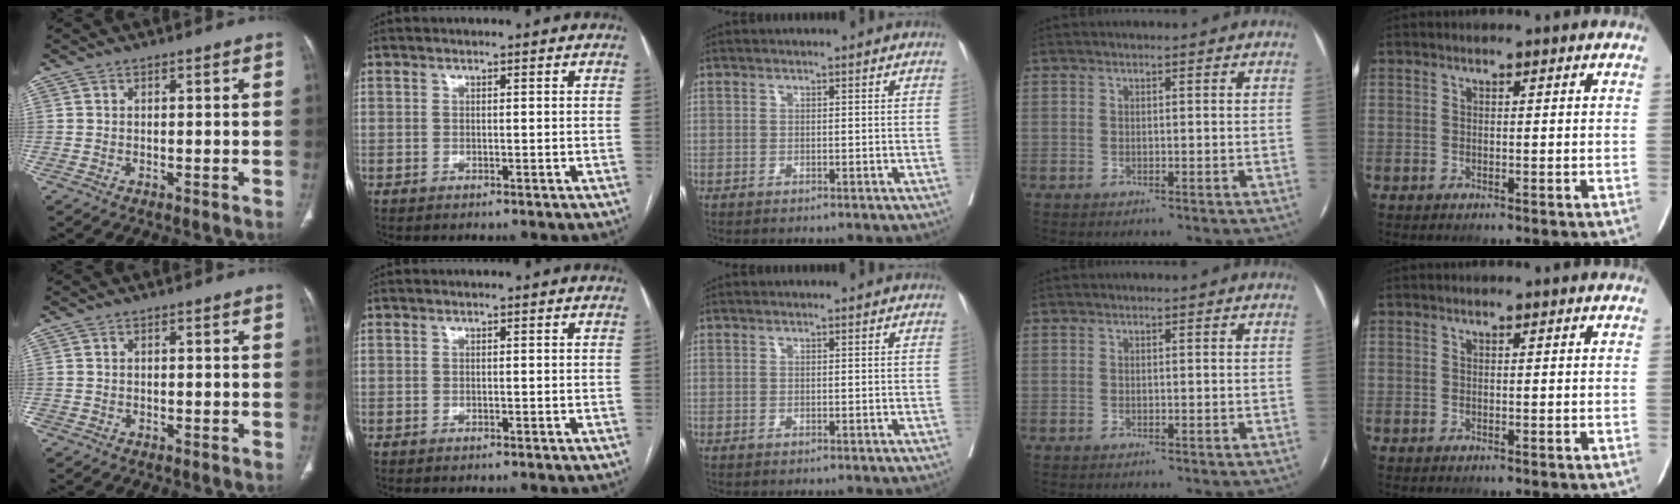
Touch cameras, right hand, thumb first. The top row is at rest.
{"thumb": {"total": 0.7, "force": [-0.3, 0.6, 0.1], "torque": [0.004, 0.004, -0.008]}}